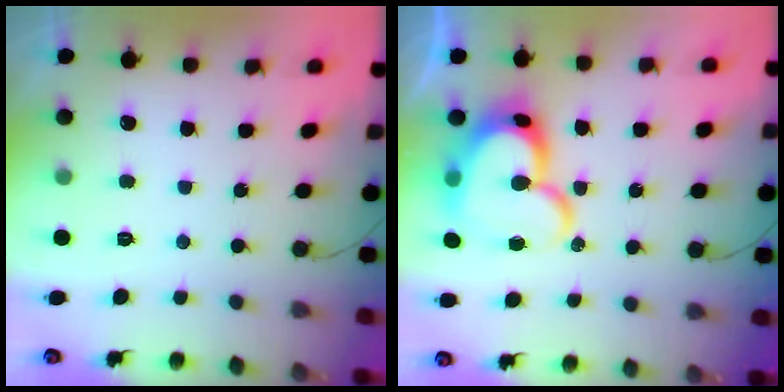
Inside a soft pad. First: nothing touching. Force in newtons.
{"total": 20.2, "press": 20.1, "slide": 2.3}